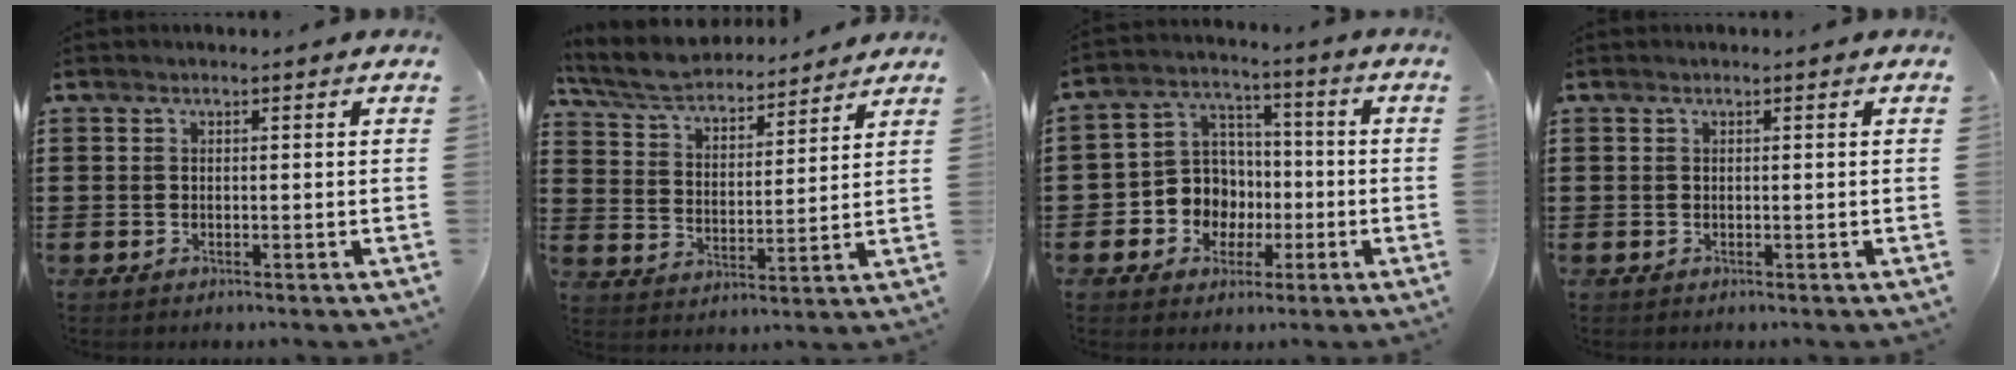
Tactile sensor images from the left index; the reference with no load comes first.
{"total": 6.4, "force": [6.0, 1.0, 2.2], "torque": [-0.069, -0.033, 0.102]}
{"total": 8.1, "force": [-1.5, 7.7, 2.0], "torque": [-0.084, 0.006, -0.027]}
{"total": 0.0}